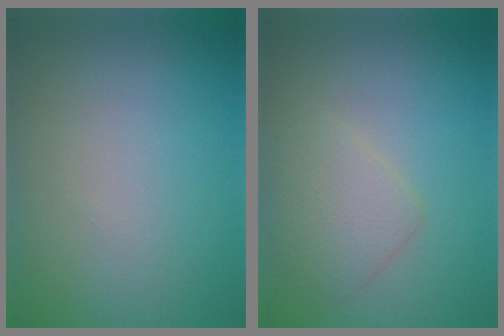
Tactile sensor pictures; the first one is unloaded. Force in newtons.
{"total": 2.9, "press": 2.9, "slide": 0.2}